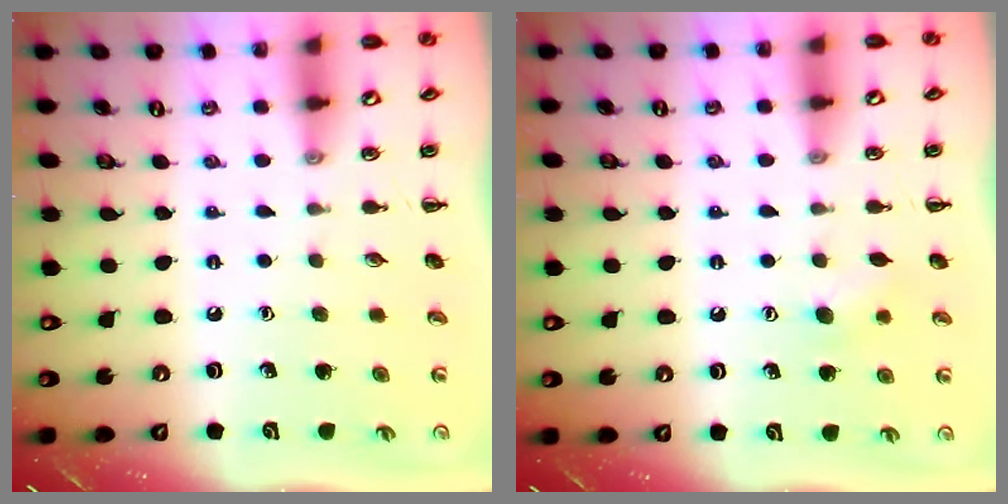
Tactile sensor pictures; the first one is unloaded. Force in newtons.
{"total": 5.6, "press": 5.4, "slide": 1.4}